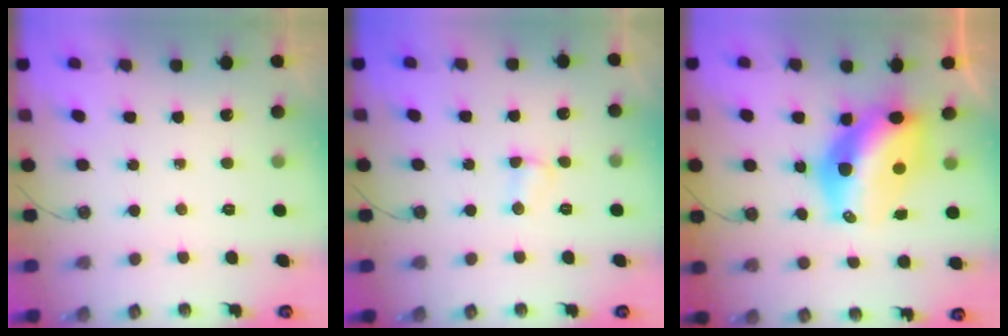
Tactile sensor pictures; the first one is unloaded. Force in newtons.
{"total": 2.8, "press": 2.8, "slide": 0.4}
{"total": 14.2, "press": 14.1, "slide": 1.1}